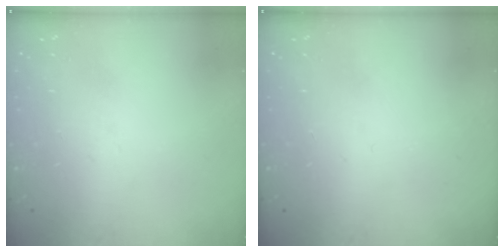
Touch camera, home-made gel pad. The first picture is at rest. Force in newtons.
{"total": 0.0}